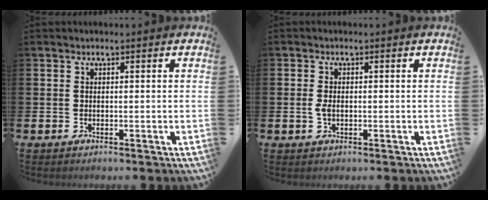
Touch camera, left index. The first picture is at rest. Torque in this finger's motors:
{"motor_torque": [0.09, 0.07, 0.02, 0.04]}